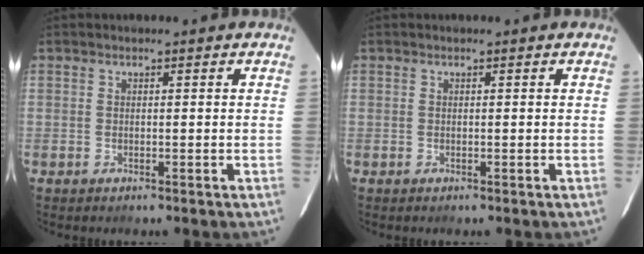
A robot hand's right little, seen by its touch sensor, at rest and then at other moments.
{"total": 0.0}